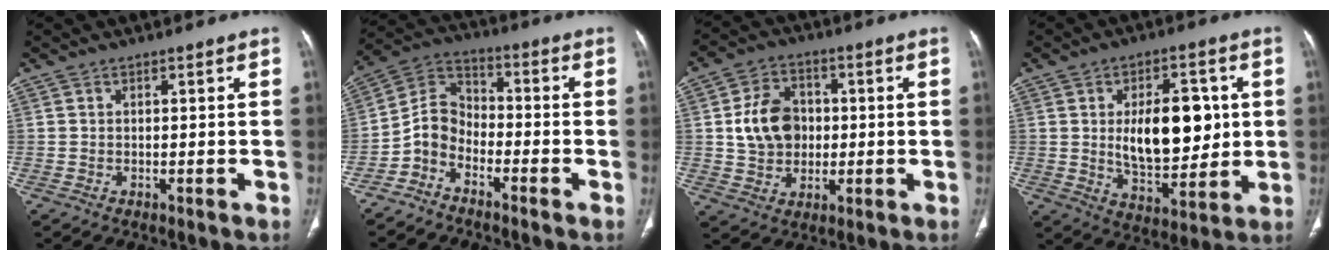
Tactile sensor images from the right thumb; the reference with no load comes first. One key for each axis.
{"total": 7.0, "fx": -4.1, "fy": 4.6, "fz": 3.4, "tx": -0.058, "ty": 0.055, "tz": -0.095}
{"total": 10.9, "fx": 0.6, "fy": 8.7, "fz": 6.5, "tx": -0.088, "ty": 0.009, "tz": 0.013}
{"total": 16.2, "fx": 1.8, "fy": 8.7, "fz": 13.5, "tx": -0.166, "ty": -0.012, "tz": 0.037}